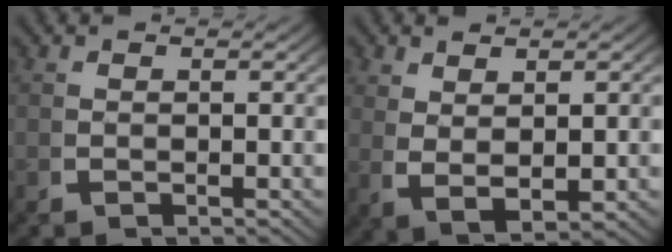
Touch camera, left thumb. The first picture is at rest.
{"total": 4.1, "force": [0.6, 2.1, 3.5], "torque": [-0.080, -0.018, 0.032]}